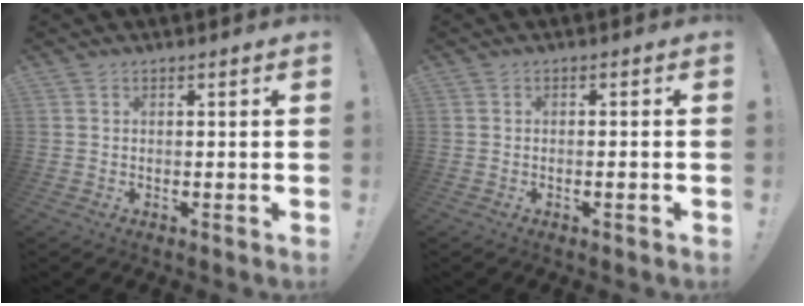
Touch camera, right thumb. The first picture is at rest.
{"total": 1.3, "force": [-0.9, -0.1, 1.0], "torque": [-0.019, 0.001, -0.015]}